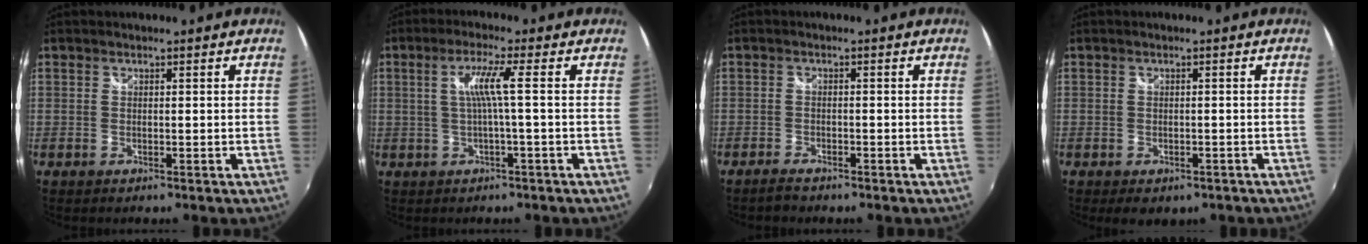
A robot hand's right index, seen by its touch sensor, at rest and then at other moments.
{"total": 4.7, "force": [-0.1, -1.0, 4.6], "torque": [-0.094, 0.001, 0.004]}
{"total": 2.4, "force": [-2.1, 0.8, 0.7], "torque": [-0.025, -0.004, -0.040]}
{"total": 3.9, "force": [-2.3, 2.6, 1.9], "torque": [-0.041, -0.015, -0.025]}